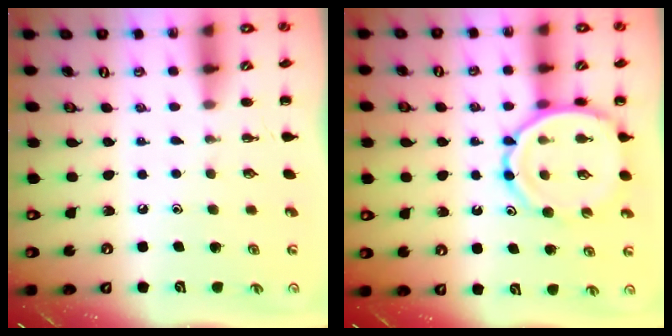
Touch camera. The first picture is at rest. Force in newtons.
{"total": 10.8, "press": 10.4, "slide": 2.8}